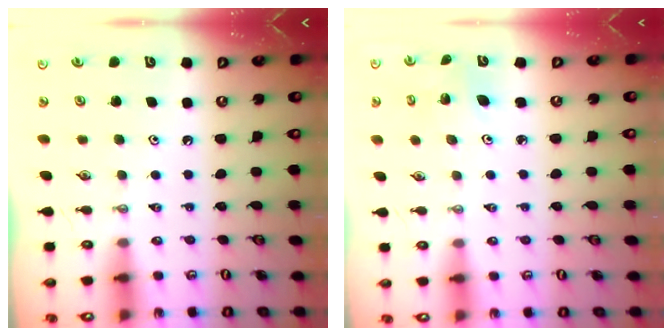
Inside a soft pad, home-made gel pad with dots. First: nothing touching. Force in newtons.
{"total": 2.8, "press": 2.8, "slide": 0.2}